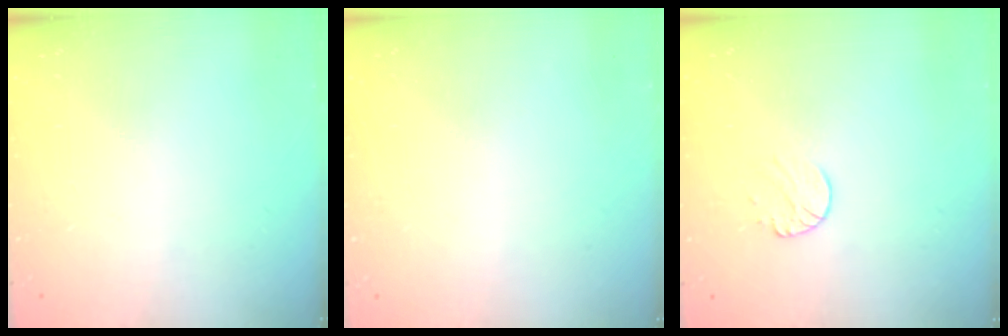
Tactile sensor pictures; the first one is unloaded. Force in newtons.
{"total": 0.6, "press": 0.6, "slide": 0.1}
{"total": 5.5, "press": 5.5, "slide": 0.6}